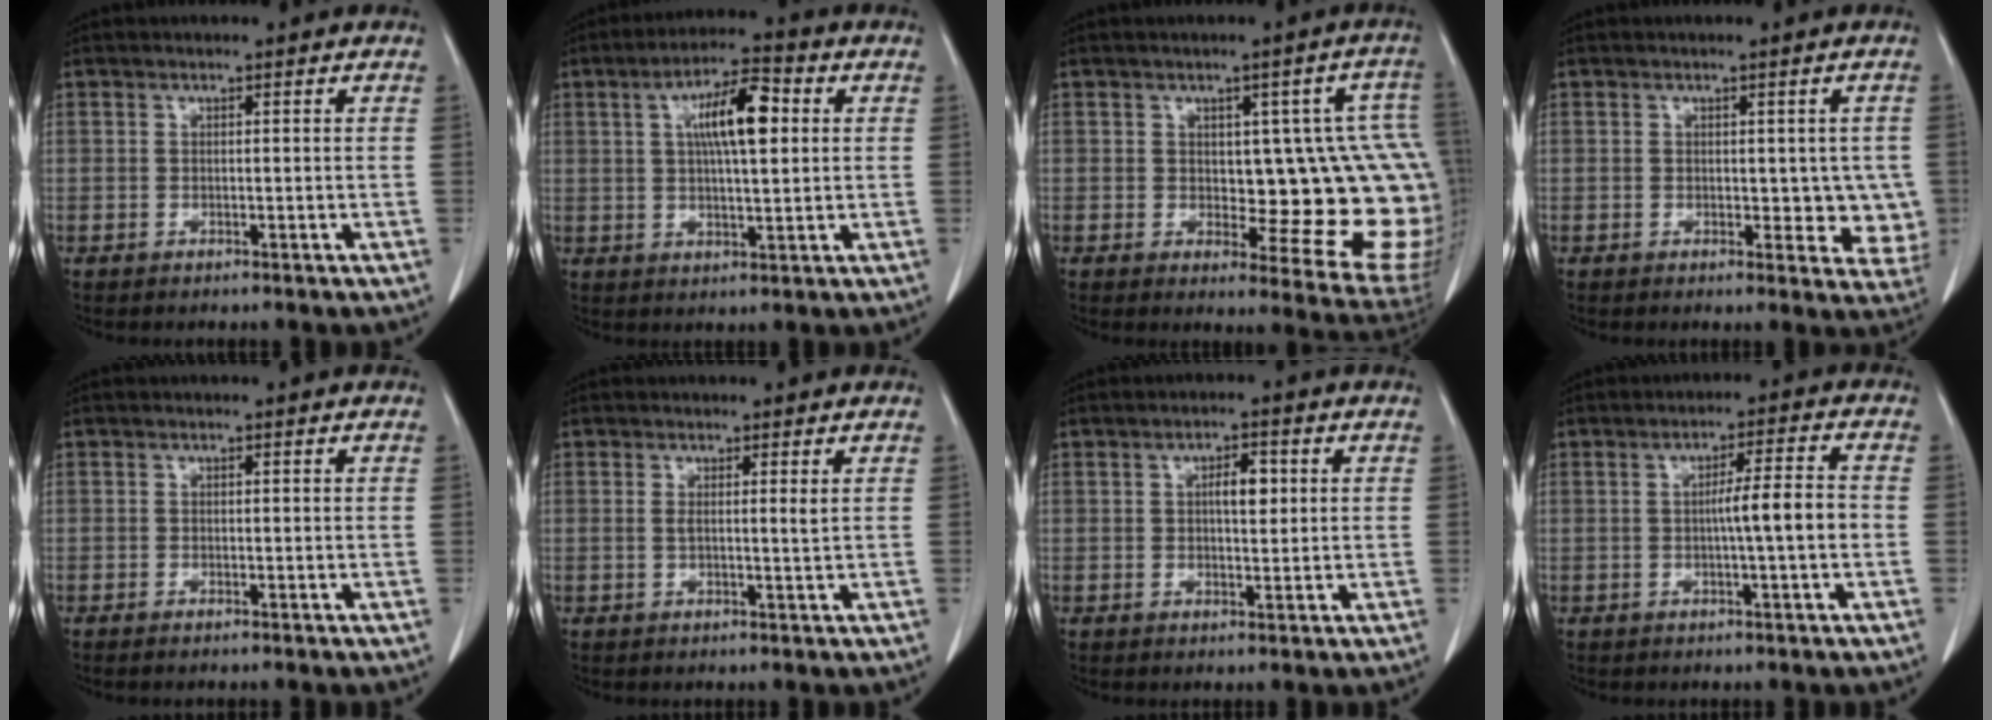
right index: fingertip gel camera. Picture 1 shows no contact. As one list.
[{"total": 9.7, "force": [2.5, 2.5, 9.0], "torque": [-0.157, 0.019, 0.039]}, {"total": 15.1, "force": [0.4, 5.7, 13.9], "torque": [-0.113, 0.011, 0.014]}, {"total": 5.4, "force": [0.2, 3.3, 4.2], "torque": [-0.018, 0.002, 0.005]}, {"total": 0.0}, {"total": 1.7, "force": [0.5, -0.1, 1.6], "torque": [-0.033, -0.003, 0.009]}, {"total": 3.6, "force": [0.8, 1.4, 3.2], "torque": [-0.049, 0.005, 0.012]}, {"total": 5.9, "force": [-0.6, -0.1, 5.8], "torque": [-0.087, 0.009, -0.011]}]